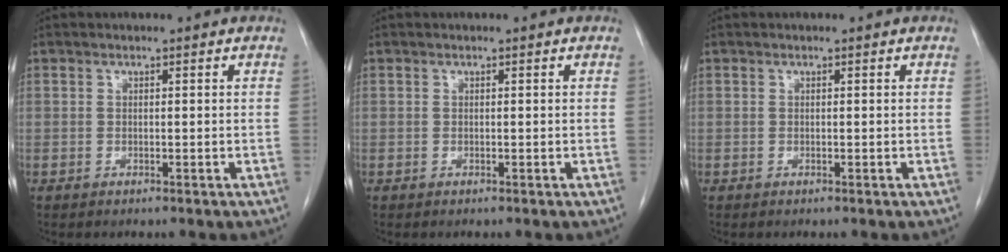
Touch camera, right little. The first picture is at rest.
{"total": 0.0}
{"total": 0.0}